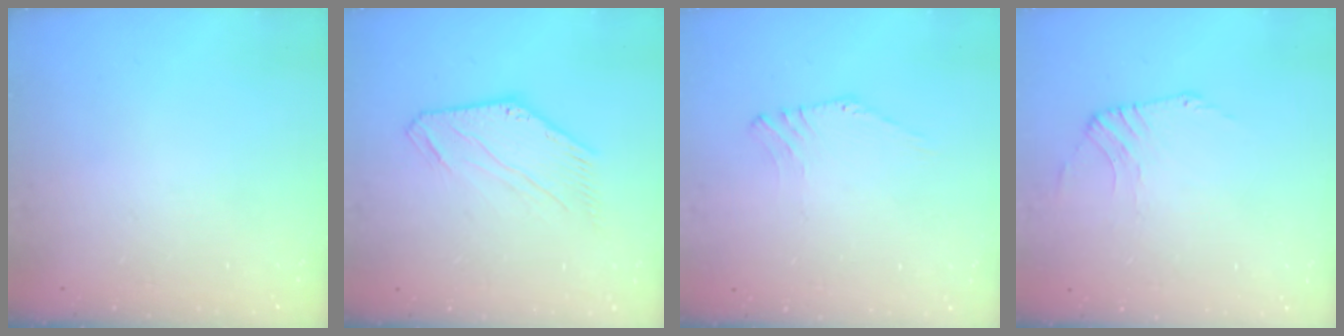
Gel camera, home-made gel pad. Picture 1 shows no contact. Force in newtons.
{"total": 5.1, "press": 5.1, "slide": 0.6}
{"total": 0.8, "press": 0.7, "slide": 0.3}
{"total": 2.4, "press": 2.4, "slide": 0.5}